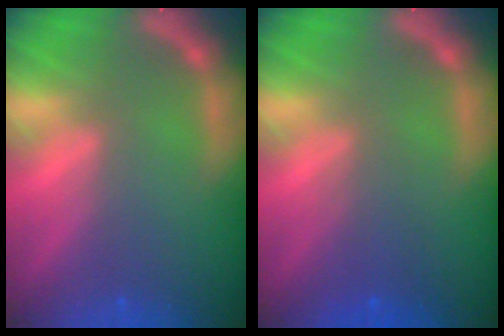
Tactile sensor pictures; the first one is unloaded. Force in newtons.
{"total": 2.5}